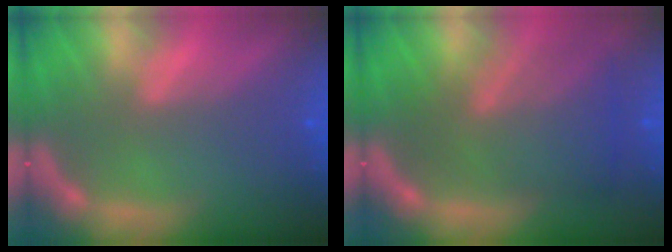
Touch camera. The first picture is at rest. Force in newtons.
{"total": 7.6}